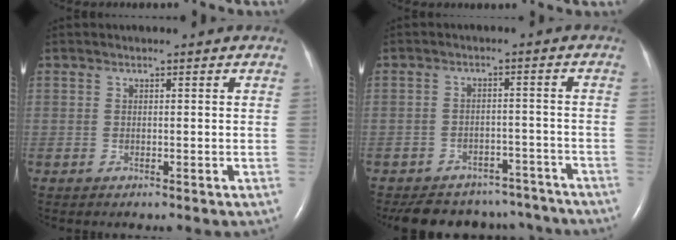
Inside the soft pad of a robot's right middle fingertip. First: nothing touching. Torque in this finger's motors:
{"motor_torque": [1.07, -1.07, 0.12, 0.02]}